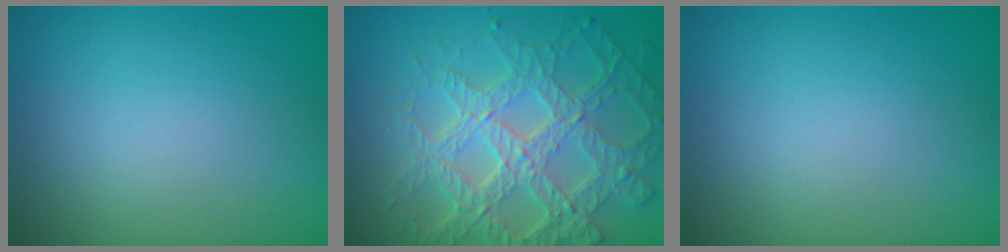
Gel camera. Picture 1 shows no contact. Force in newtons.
{"total": 7.8, "press": 5.8, "slide": 5.3}
{"total": 0.0}